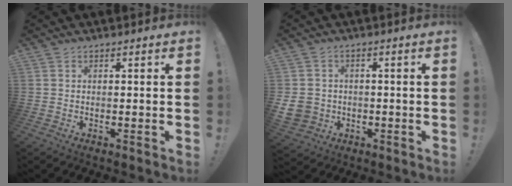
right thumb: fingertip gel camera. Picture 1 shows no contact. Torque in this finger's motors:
{"motor_torque": [0.01, -0.03, 0.61, -0.26, -0.02]}